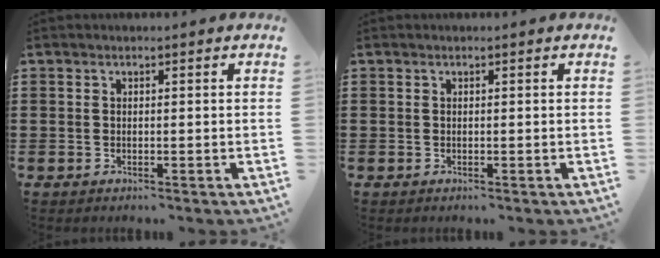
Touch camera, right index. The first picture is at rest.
{"total": 0.0}